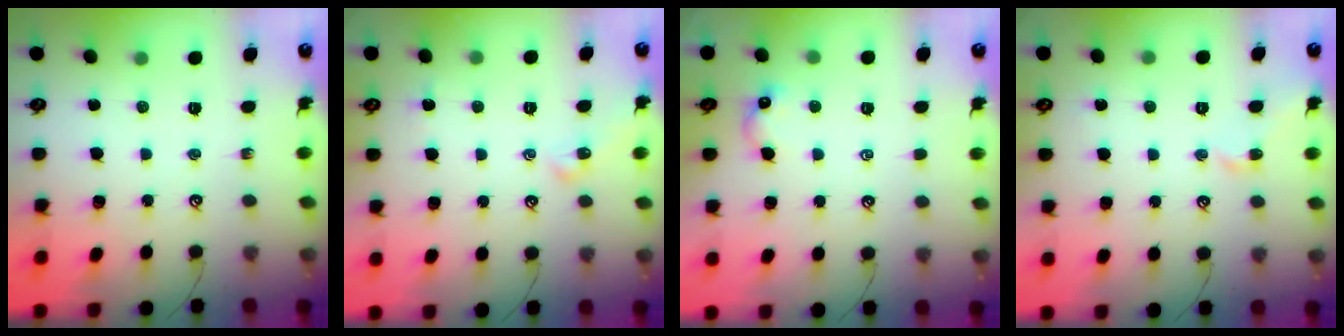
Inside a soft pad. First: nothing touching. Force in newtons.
{"total": 3.3, "press": 3.2, "slide": 0.8}
{"total": 2.9, "press": 2.8, "slide": 0.7}
{"total": 1.6, "press": 1.5, "slide": 0.6}